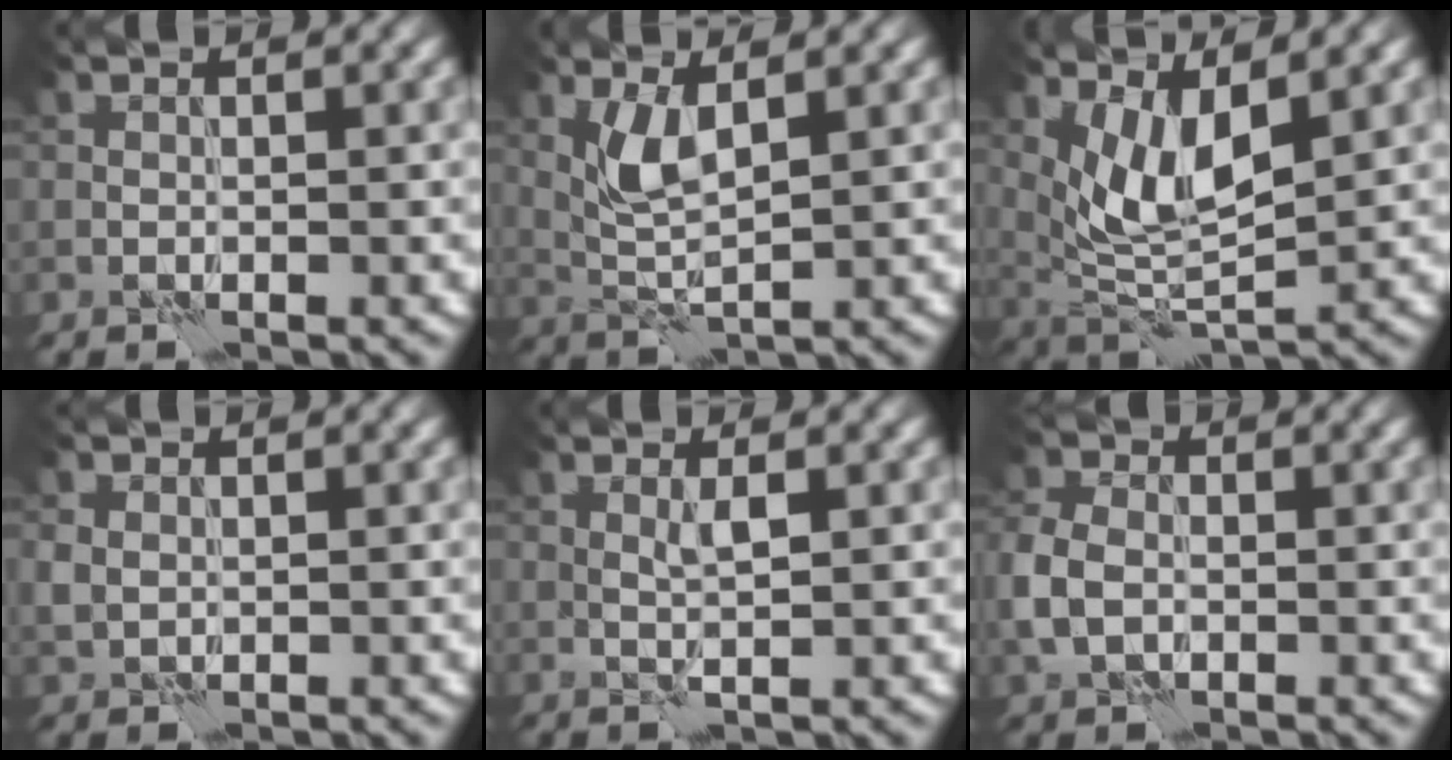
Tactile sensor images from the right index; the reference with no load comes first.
{"total": 3.1, "force": [1.3, 0.8, 2.8], "torque": [-0.063, -0.002, 0.027]}
{"total": 5.1, "force": [2.3, 1.6, 4.3], "torque": [-0.088, -0.012, 0.049]}
{"total": 1.6, "force": [0.1, 1.4, 0.9], "torque": [-0.022, 0.002, 0.003]}
{"total": 1.2, "force": [0.7, -0.2, 1.0], "torque": [-0.019, 0.002, 0.011]}
{"total": 4.3, "force": [-1.1, 3.1, 2.8], "torque": [-0.077, 0.003, -0.028]}